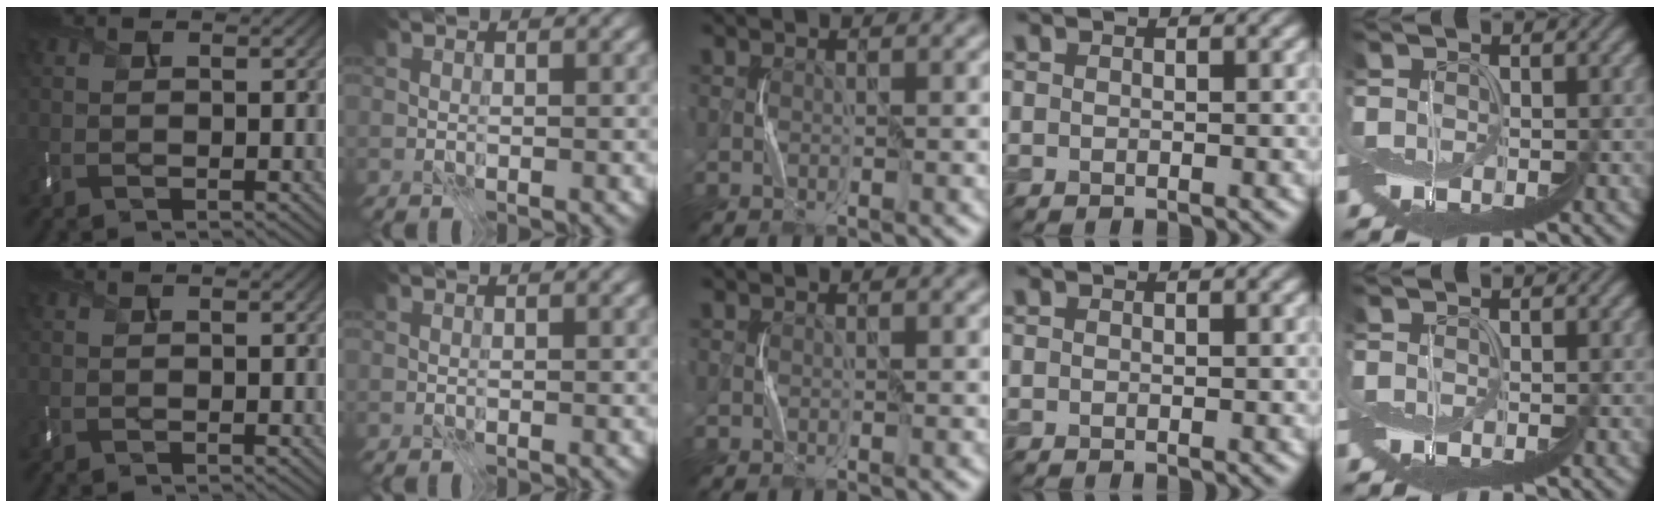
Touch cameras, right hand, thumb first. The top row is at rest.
{}